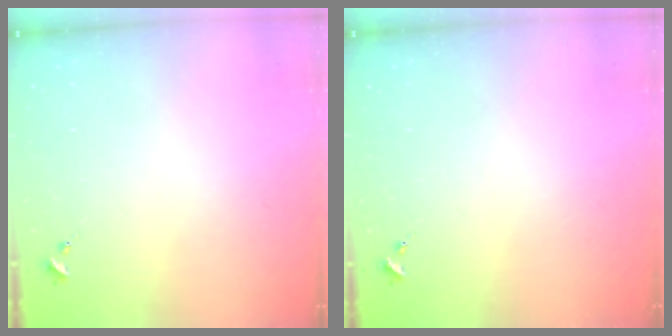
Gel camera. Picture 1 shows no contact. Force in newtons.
{"total": 0.0}